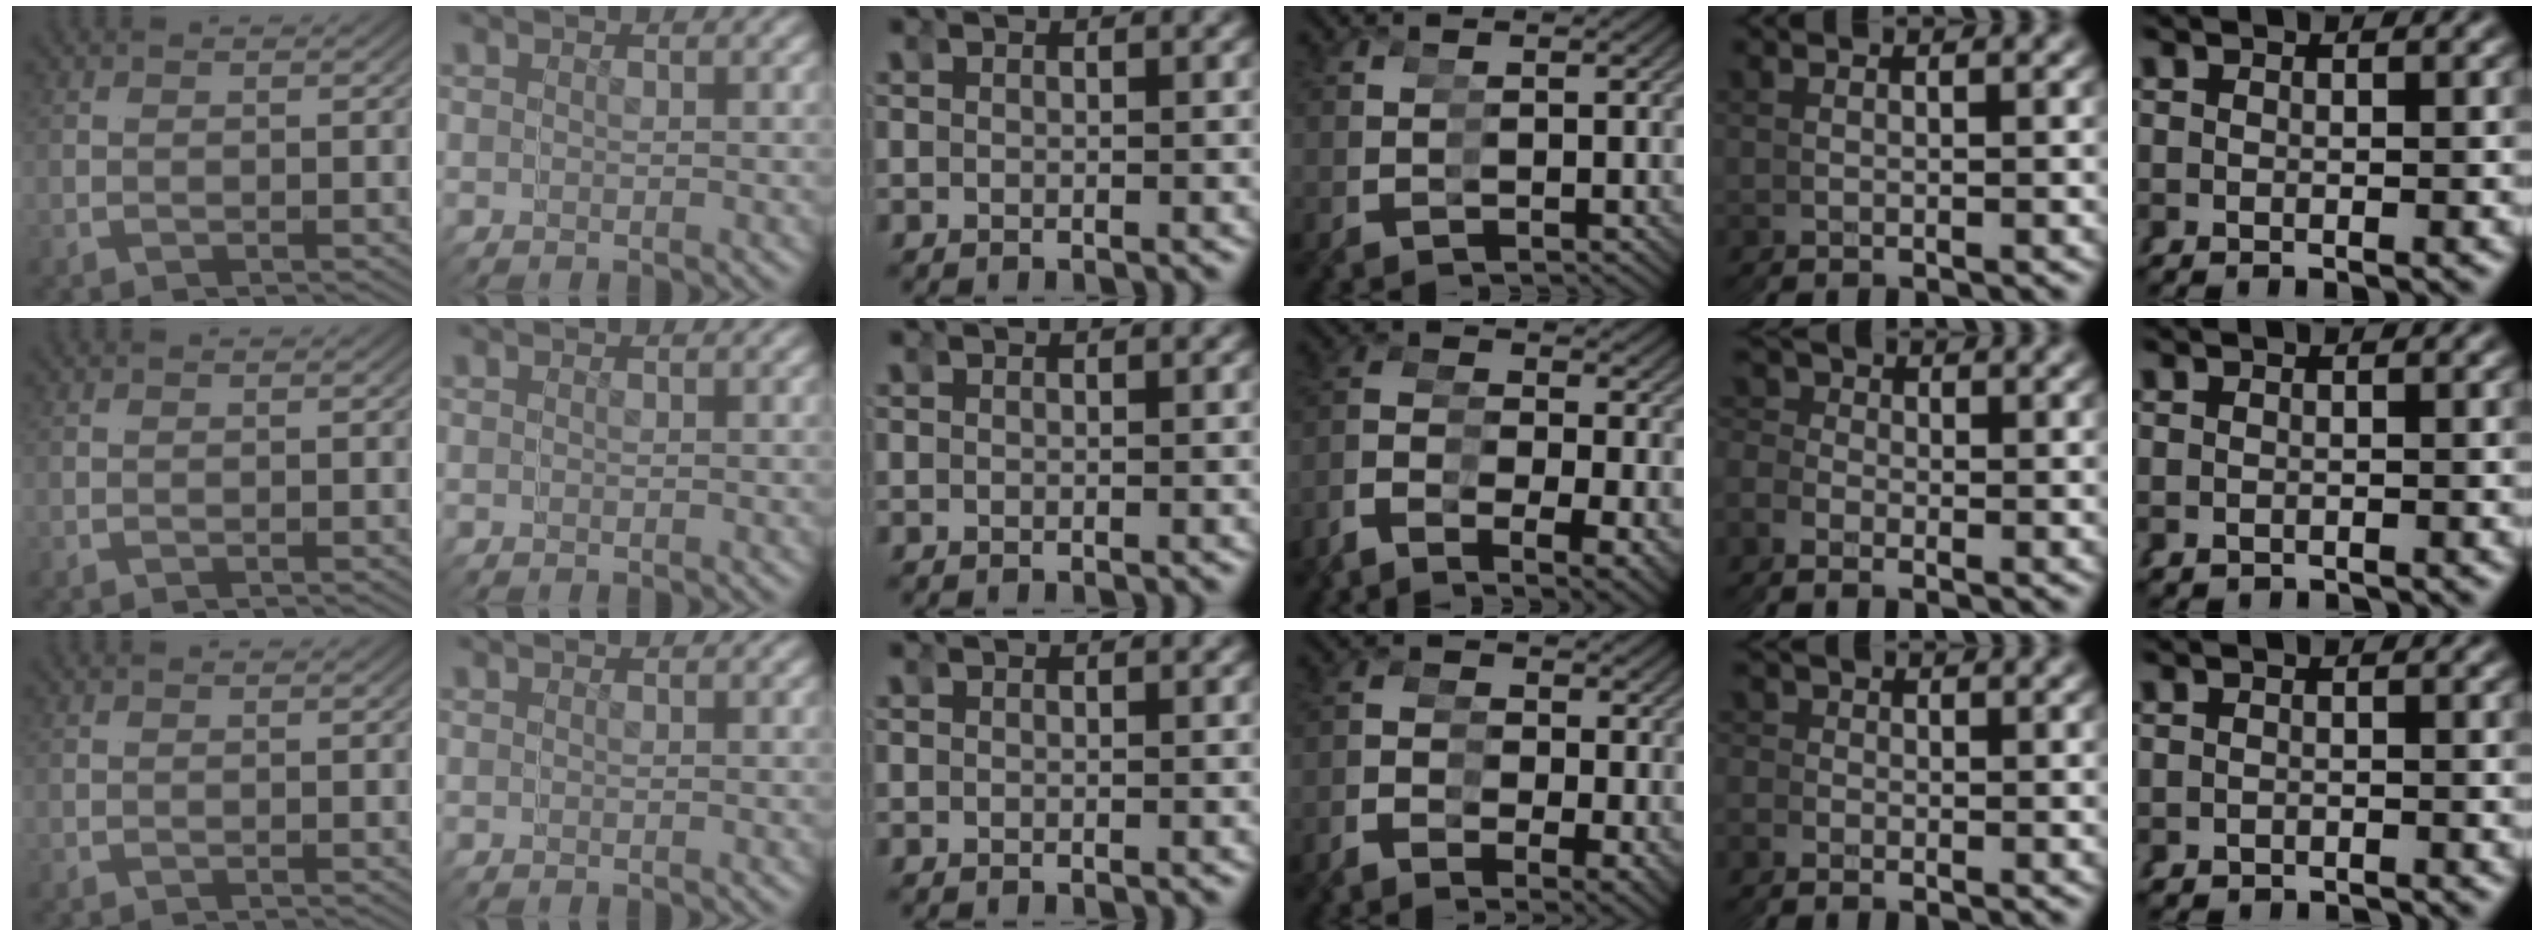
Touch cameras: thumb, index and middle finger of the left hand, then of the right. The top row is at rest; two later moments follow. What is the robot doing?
{"motion": "grasp_and_lifting", "object": "hoodie"}